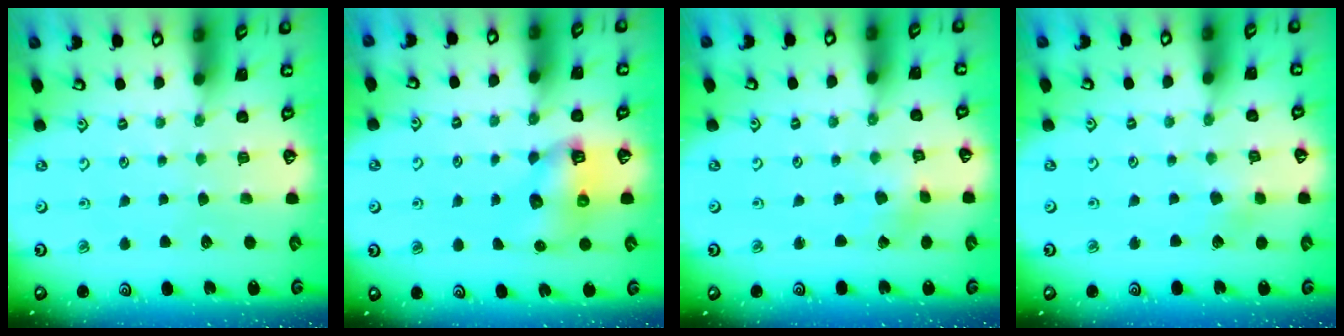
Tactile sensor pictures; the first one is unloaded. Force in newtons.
{"total": 7.8, "press": 7.8, "slide": 0.9}
{"total": 1.1, "press": 1.0, "slide": 0.1}
{"total": 2.9, "press": 2.9, "slide": 0.4}